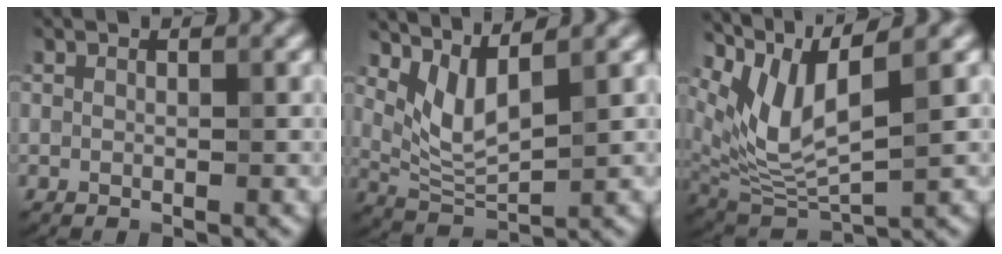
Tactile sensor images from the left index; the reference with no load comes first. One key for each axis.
{"total": 3.9, "fx": 2.3, "fy": 1.2, "fz": 3.0, "tx": -0.074, "ty": -0.014, "tz": 0.053}
{"total": 6.6, "fx": 3.3, "fy": 1.9, "fz": 5.4, "tx": -0.118, "ty": -0.011, "tz": 0.070}